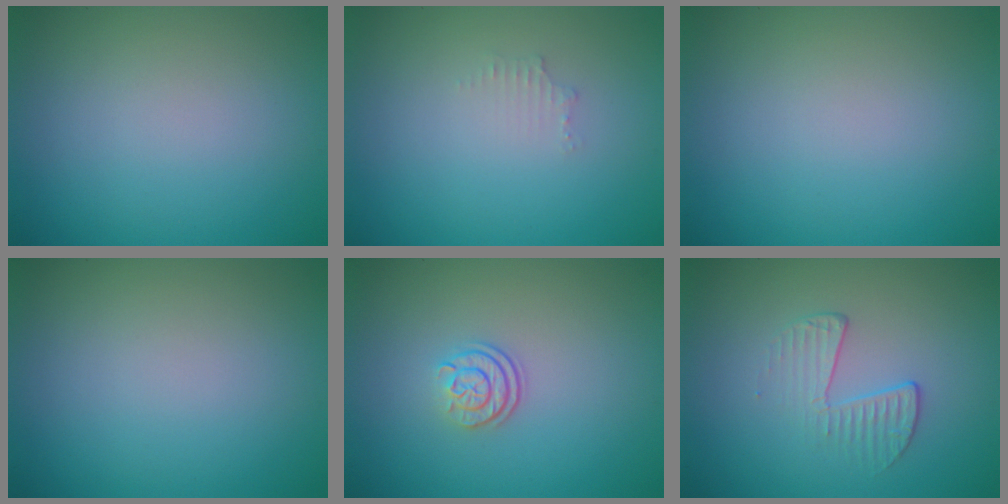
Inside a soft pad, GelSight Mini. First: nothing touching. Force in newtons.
{"total": 0.9, "press": 0.8, "slide": 0.1}
{"total": 0.0}
{"total": 0.0}
{"total": 2.4, "press": 1.8, "slide": 1.6}
{"total": 2.1, "press": 1.0, "slide": 1.8}